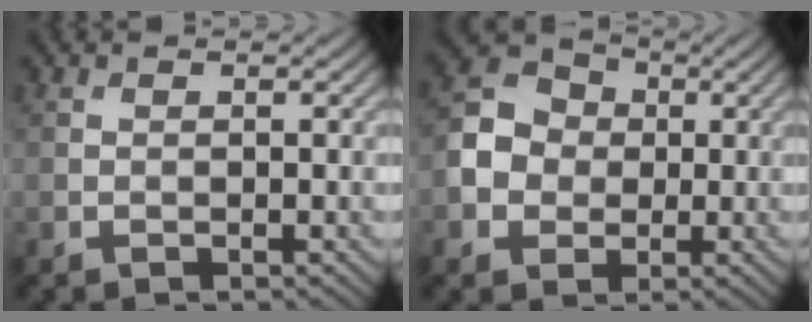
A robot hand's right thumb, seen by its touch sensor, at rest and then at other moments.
{"total": 6.3, "force": [-0.5, 5.5, 3.0], "torque": [-0.073, 0.005, -0.016]}